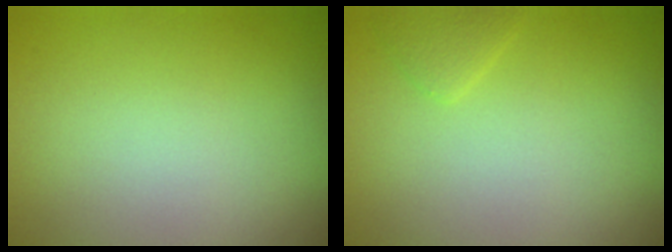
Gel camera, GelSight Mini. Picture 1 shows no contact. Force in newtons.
{"total": 1.1, "press": 1.1, "slide": 0.1}